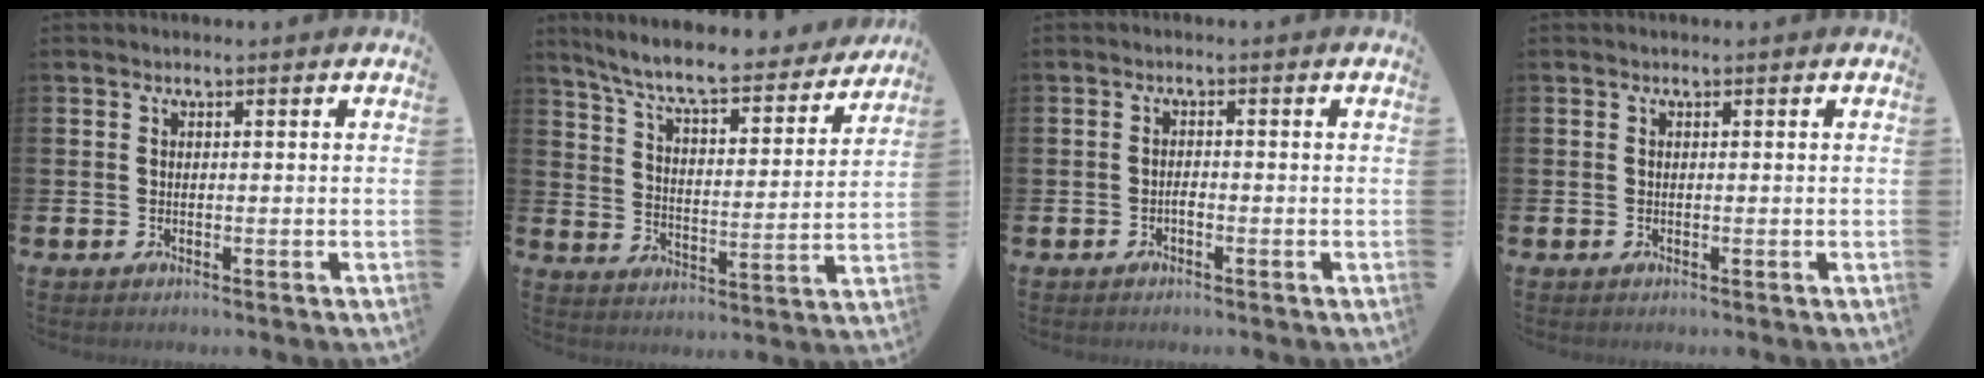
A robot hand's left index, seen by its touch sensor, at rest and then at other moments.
{"total": 8.3, "force": [7.5, 1.2, 3.5], "torque": [-0.097, -0.054, 0.125]}
{"total": 1.0, "force": [-0.7, 0.3, 0.6], "torque": [-0.015, -0.001, -0.013]}
{"total": 0.0}